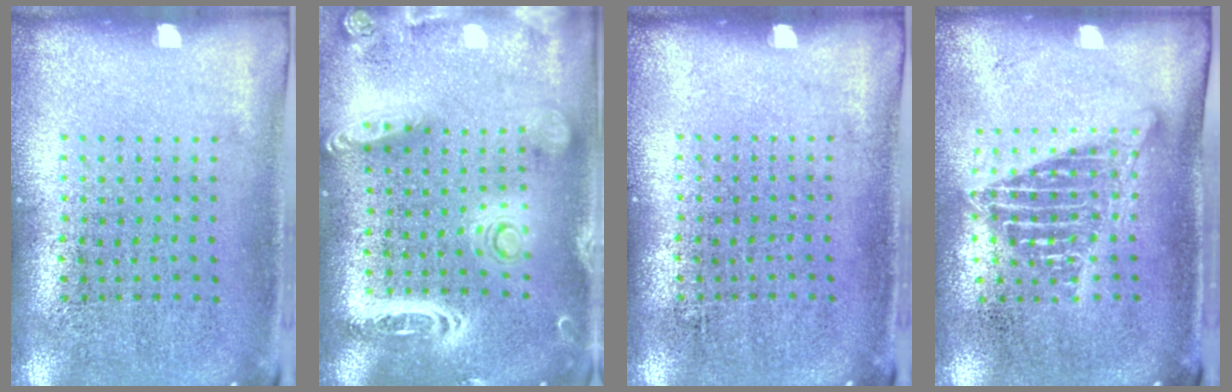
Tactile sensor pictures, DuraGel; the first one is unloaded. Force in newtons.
{"total": 2.6, "press": 2.3, "slide": 1.2}
{"total": 0.0}
{"total": 1.6, "press": 1.3, "slide": 0.9}